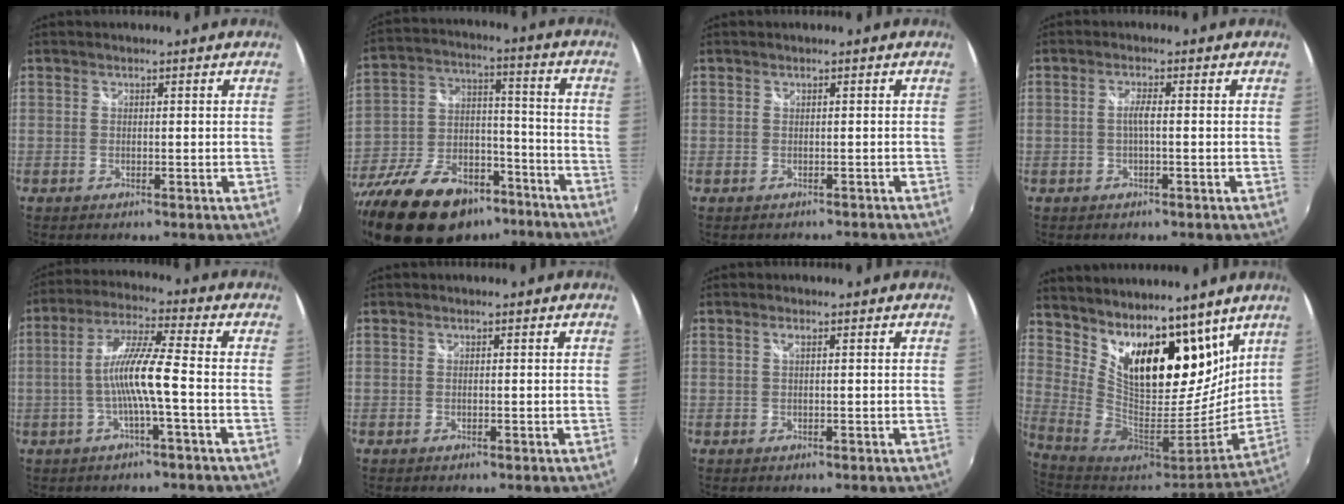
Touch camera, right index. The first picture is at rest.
{"total": 27.7, "force": [-18.6, 14.7, 14.3], "torque": [-0.307, 0.003, -0.279]}
{"total": 1.2, "force": [-0.9, 0.9, 0.0], "torque": [0.000, 0.000, -0.007]}
{"total": 1.7, "force": [-0.3, -0.1, 1.7], "torque": [-0.030, 0.001, -0.008]}
{"total": 9.0, "force": [-2.3, -0.1, 8.7], "torque": [-0.177, 0.006, -0.040]}
{"total": 0.0}
{"total": 0.6, "force": [0.2, -0.1, 0.6], "torque": [-0.010, 0.001, 0.004]}
{"total": 20.3, "force": [13.4, 9.2, 12.2], "torque": [-0.212, -0.004, 0.245]}